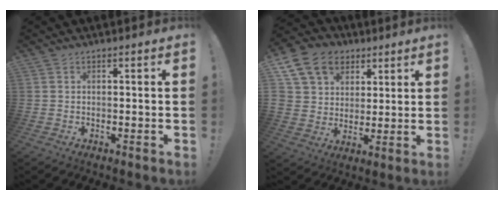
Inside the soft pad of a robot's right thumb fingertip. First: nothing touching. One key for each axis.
{"total": 15.5, "fx": 6.8, "fy": 12.1, "fz": 6.8, "tx": -0.102, "ty": -0.026, "tz": 0.136}